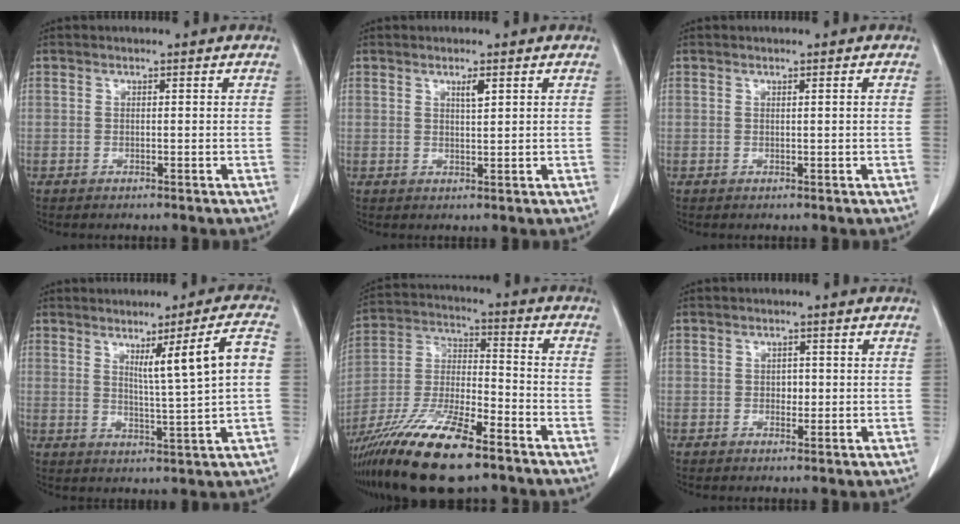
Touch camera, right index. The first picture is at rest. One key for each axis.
{"total": 2.0, "fx": 1.2, "fy": 0.2, "fz": 1.6, "tx": -0.026, "ty": -0.007, "tz": 0.018}
{"total": 1.0, "fx": 0.4, "fy": -0.1, "fz": 0.9, "tx": -0.012, "ty": -0.002, "tz": 0.006}
{"total": 8.9, "fx": 2.2, "fy": -0.9, "fz": 8.6, "tx": -0.133, "ty": -0.004, "tz": 0.040}
{"total": 17.9, "fx": -11.9, "fy": 3.6, "fz": 12.9, "tx": -0.275, "ty": -0.025, "tz": -0.219}
{"total": 1.6, "fx": 0.2, "fy": 1.1, "fz": 1.1, "tx": -0.009, "ty": 0.001, "tz": 0.002}